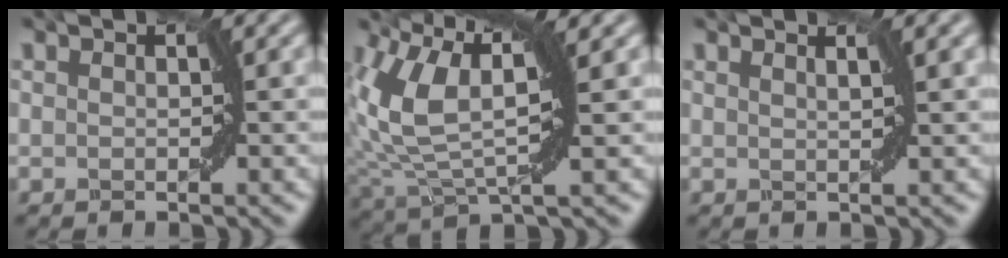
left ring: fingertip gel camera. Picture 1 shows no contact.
{"total": 10.0, "force": [2.5, 4.7, 8.5], "torque": [-0.192, 0.003, 0.046]}
{"total": 2.1, "force": [1.3, 0.6, 1.5], "torque": [-0.008, -0.001, 0.006]}